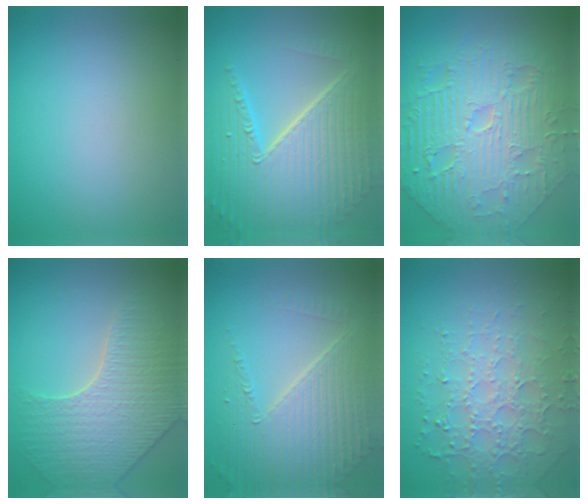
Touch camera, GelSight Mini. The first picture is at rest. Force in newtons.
{"total": 9.7, "press": 6.0, "slide": 7.6}
{"total": 11.6, "press": 7.7, "slide": 8.7}
{"total": 4.5, "press": 4.3, "slide": 1.1}
{"total": 6.5, "press": 4.9, "slide": 4.3}
{"total": 4.9, "press": 4.3, "slide": 2.4}